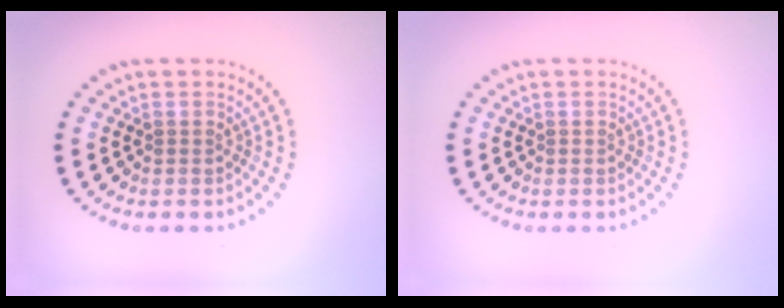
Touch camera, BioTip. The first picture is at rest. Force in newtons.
{"total": 0.0}